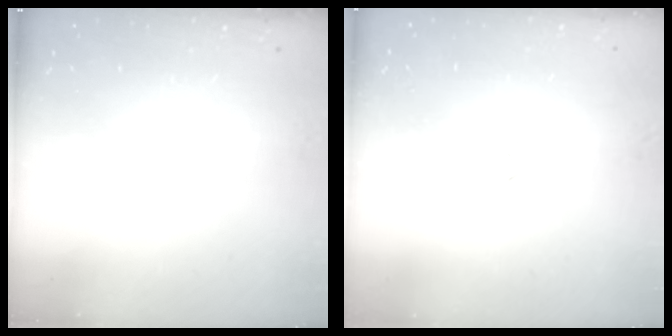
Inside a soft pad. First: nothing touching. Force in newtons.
{"total": 1.6, "press": 1.6, "slide": 0.3}